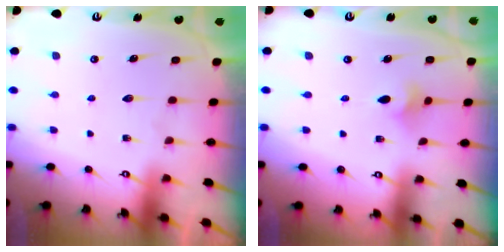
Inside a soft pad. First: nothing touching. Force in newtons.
{"total": 2.7, "press": 2.6, "slide": 0.7}